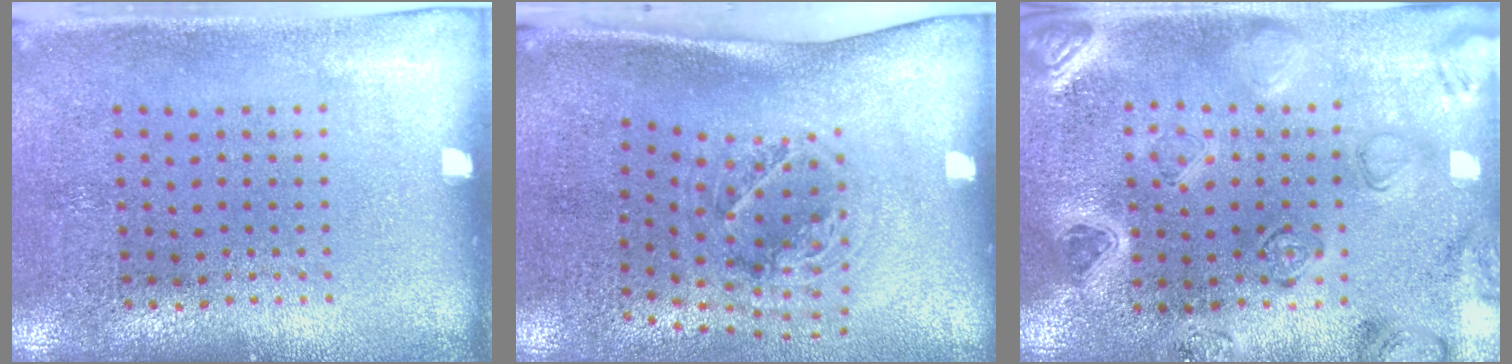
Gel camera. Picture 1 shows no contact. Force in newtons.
{"total": 1.4, "press": 1.2, "slide": 0.8}
{"total": 2.2, "press": 2.2, "slide": 0.2}